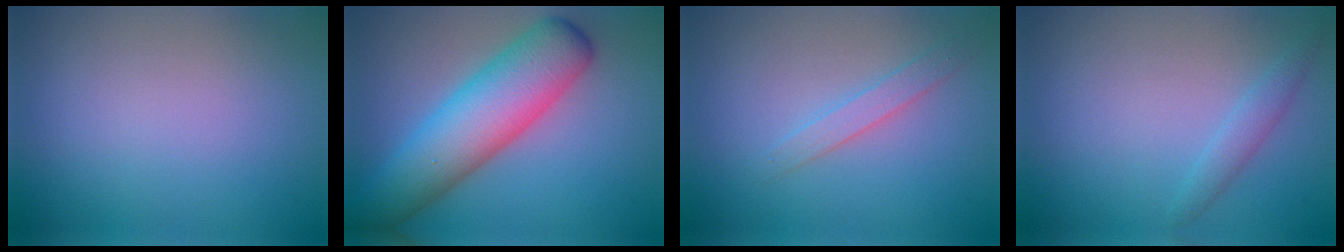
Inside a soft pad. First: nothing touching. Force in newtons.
{"total": 9.1, "press": 9.1, "slide": 0.2}
{"total": 1.6, "press": 1.6, "slide": 0.1}
{"total": 1.5, "press": 1.5, "slide": 0.0}